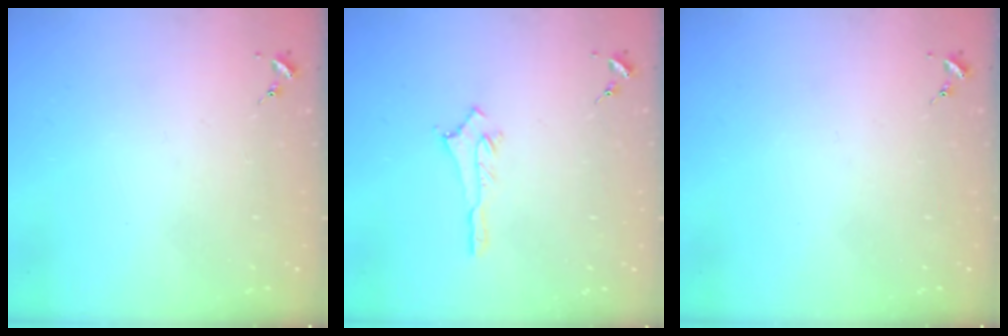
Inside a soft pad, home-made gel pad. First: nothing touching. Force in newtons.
{"total": 2.9, "press": 2.9, "slide": 0.2}
{"total": 0.0}